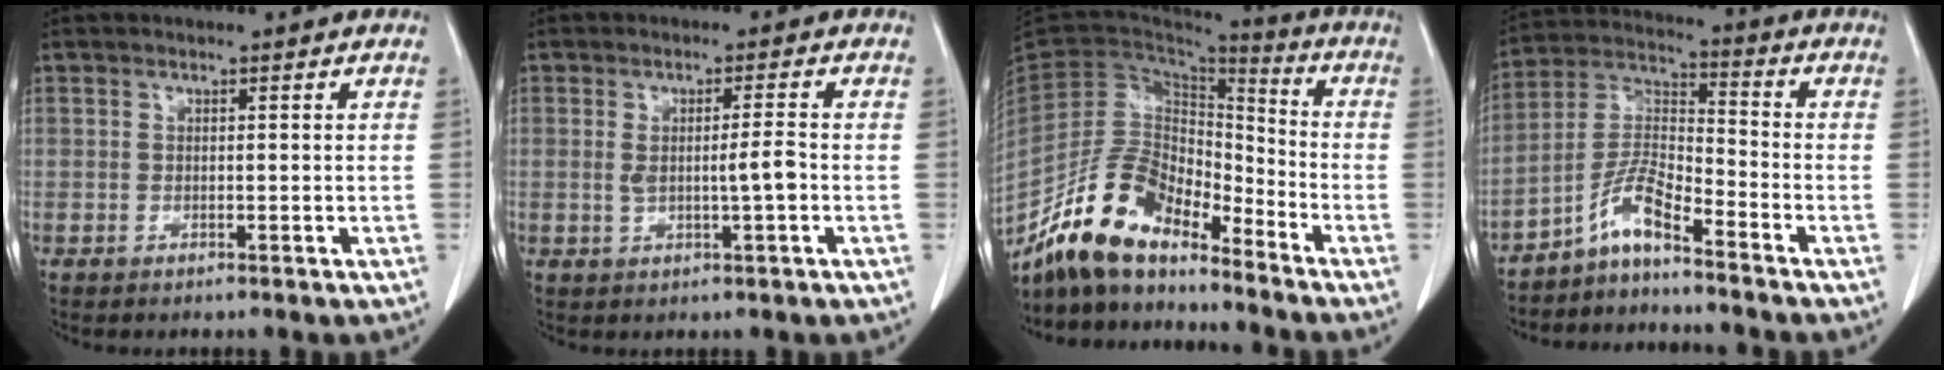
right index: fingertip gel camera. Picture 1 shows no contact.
{"total": 3.9, "force": [-0.3, 0.2, 3.8], "torque": [-0.067, -0.001, -0.002]}
{"total": 14.4, "force": [-11.8, 5.2, 6.4], "torque": [-0.118, 0.028, -0.220]}
{"total": 6.8, "force": [-5.2, 0.6, 4.3], "torque": [-0.096, 0.009, -0.104]}